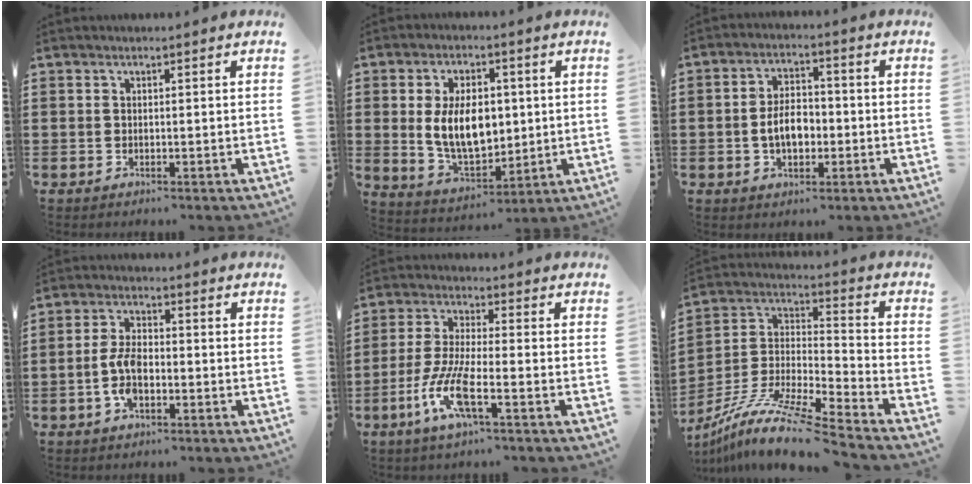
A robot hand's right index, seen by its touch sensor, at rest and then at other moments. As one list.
[{"total": 9.9, "force": [1.0, 6.0, 7.8], "torque": [-0.149, 0.002, 0.013]}, {"total": 5.5, "force": [-1.2, 3.2, 4.4], "torque": [-0.072, 0.001, -0.027]}, {"total": 5.8, "force": [-1.7, 2.8, 4.9], "torque": [-0.113, -0.003, -0.035]}, {"total": 8.7, "force": [-4.1, 1.7, 7.5], "torque": [-0.177, -0.018, -0.081]}, {"total": 11.8, "force": [-10.0, 0.2, 6.1], "torque": [-0.128, 0.002, -0.202]}]